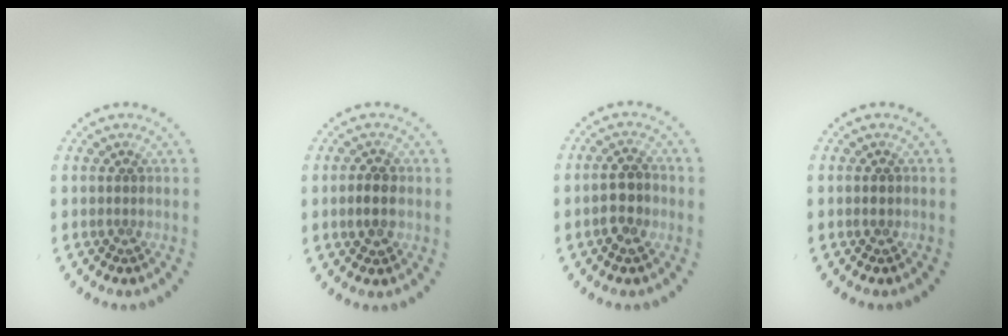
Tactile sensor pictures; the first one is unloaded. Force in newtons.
{"total": 2.2, "press": 2.2, "slide": 0.1}
{"total": 2.8, "press": 2.8, "slide": 0.4}
{"total": 1.0, "press": 1.0, "slide": 0.2}